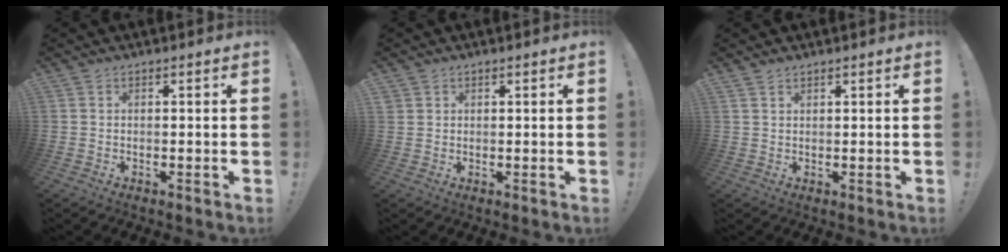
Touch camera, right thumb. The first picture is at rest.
{"total": 1.4, "force": [1.0, 1.0, 0.2], "torque": [-0.004, -0.005, 0.018]}
{"total": 1.5, "force": [1.3, 0.6, 0.5], "torque": [-0.010, -0.005, 0.025]}